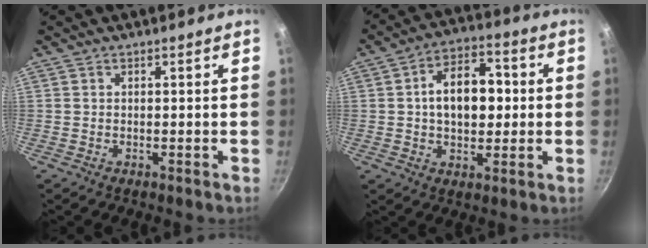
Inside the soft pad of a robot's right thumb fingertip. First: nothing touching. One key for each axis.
{"total": 12.4, "fx": 0.8, "fy": 8.1, "fz": 9.4, "tx": -0.112, "ty": 0.020, "tz": 0.004}